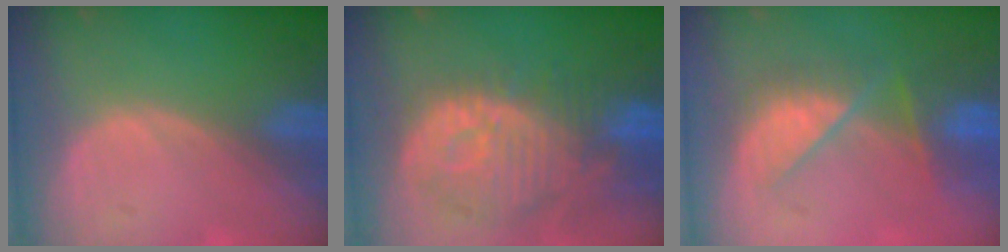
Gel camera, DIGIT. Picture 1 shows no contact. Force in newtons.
{"total": 12.8, "press": 11.3, "slide": 5.8}
{"total": 7.3, "press": 7.1, "slide": 1.6}